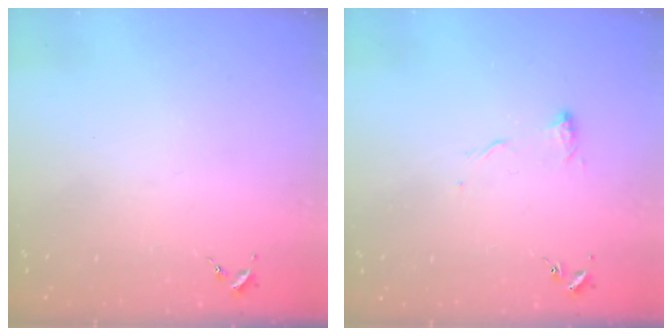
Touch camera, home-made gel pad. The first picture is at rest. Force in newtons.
{"total": 6.7, "press": 6.7, "slide": 0.4}